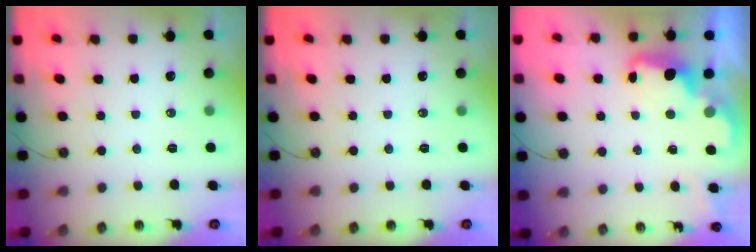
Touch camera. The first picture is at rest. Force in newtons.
{"total": 0.0}
{"total": 2.6, "press": 2.6, "slide": 0.6}